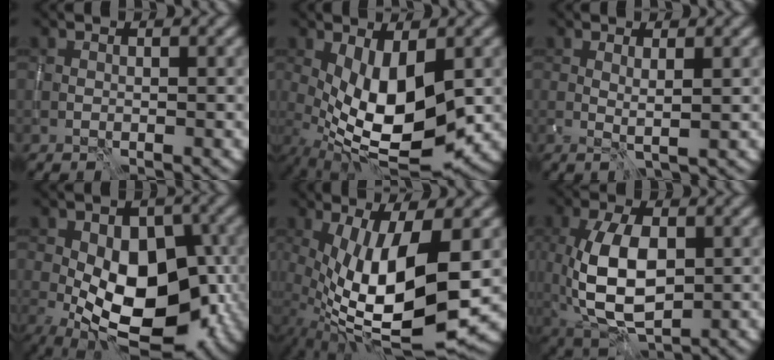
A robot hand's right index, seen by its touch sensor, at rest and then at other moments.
{"total": 9.0, "force": [-0.8, 3.5, 8.3], "torque": [-0.152, -0.014, -0.011]}
{"total": 1.4, "force": [0.4, 0.2, 1.3], "torque": [-0.023, -0.007, 0.008]}
{"total": 12.2, "force": [-3.0, 6.7, 9.7], "torque": [-0.137, 0.002, -0.056]}
{"total": 12.5, "force": [-1.2, 4.4, 11.7], "torque": [-0.199, -0.019, -0.017]}
{"total": 8.2, "force": [-0.3, 4.3, 7.0], "torque": [-0.145, -0.002, -0.003]}